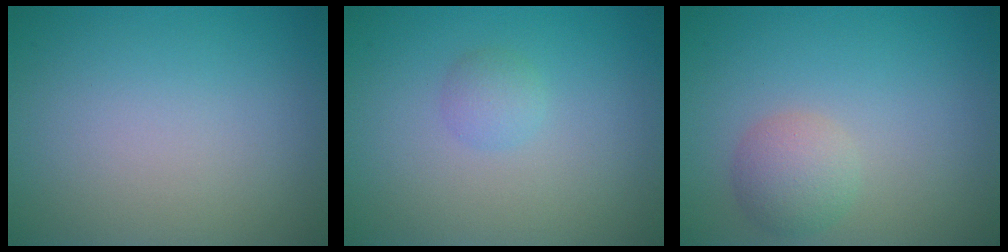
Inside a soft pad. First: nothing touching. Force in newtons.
{"total": 1.3, "press": 1.3, "slide": 0.0}
{"total": 2.7, "press": 2.7, "slide": 0.1}